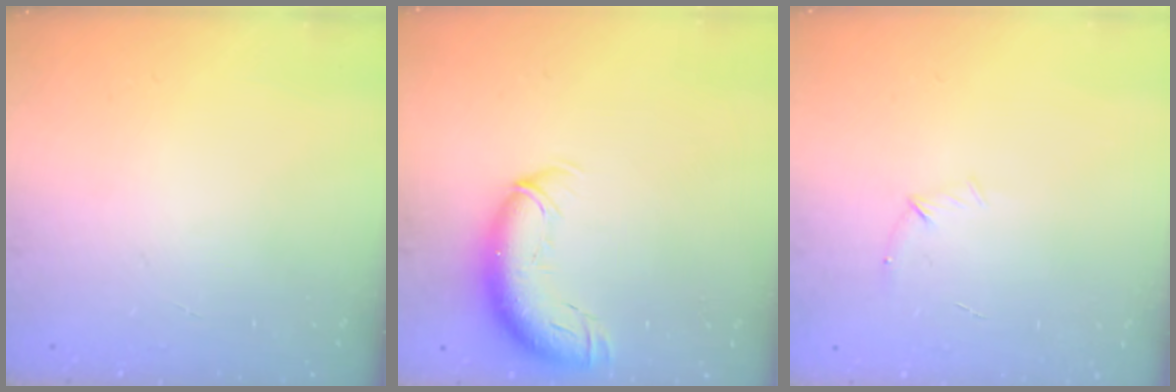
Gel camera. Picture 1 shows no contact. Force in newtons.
{"total": 12.1, "press": 11.7, "slide": 3.1}
{"total": 4.9, "press": 4.7, "slide": 1.2}